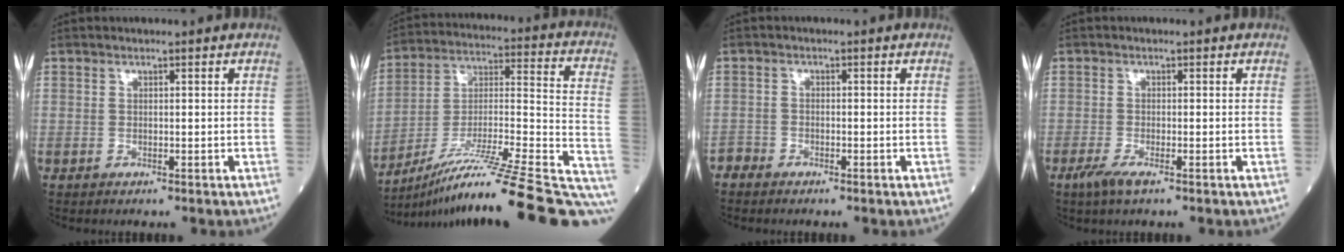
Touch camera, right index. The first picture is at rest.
{"total": 28.8, "force": [-23.0, 0.8, 17.3], "torque": [-0.194, -0.009, -0.358]}
{"total": 2.0, "force": [-1.6, 0.4, 1.1], "torque": [-0.029, -0.005, -0.032]}
{"total": 2.7, "force": [-1.7, 0.4, 2.1], "torque": [-0.048, -0.007, -0.035]}